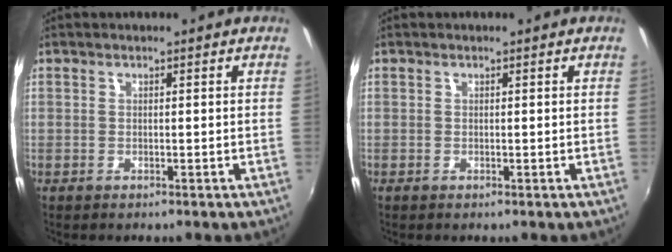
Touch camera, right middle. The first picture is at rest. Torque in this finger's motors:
{"motor_torque": [-0.29, 0.07, -0.04, 0.00]}